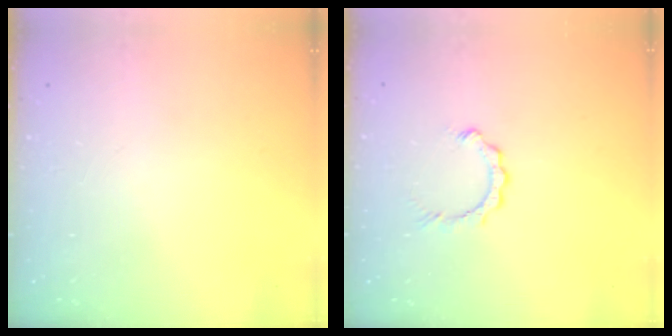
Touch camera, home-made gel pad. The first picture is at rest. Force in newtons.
{"total": 2.5, "press": 2.5, "slide": 0.3}